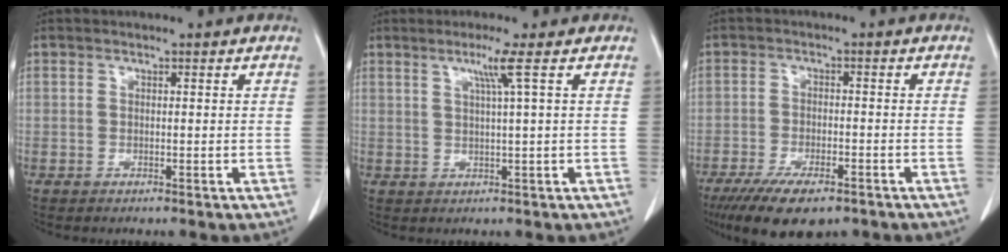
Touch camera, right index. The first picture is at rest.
{"total": 3.3, "force": [1.4, -1.2, 2.7], "torque": [-0.056, -0.005, 0.031]}
{"total": 10.2, "force": [-7.2, 3.5, 6.4], "torque": [-0.102, -0.013, -0.112]}